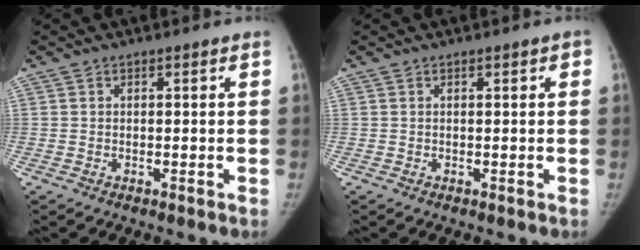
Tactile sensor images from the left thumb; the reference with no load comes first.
{"total": 0.8, "force": [0.3, 0.4, 0.6], "torque": [-0.003, 0.002, 0.003]}